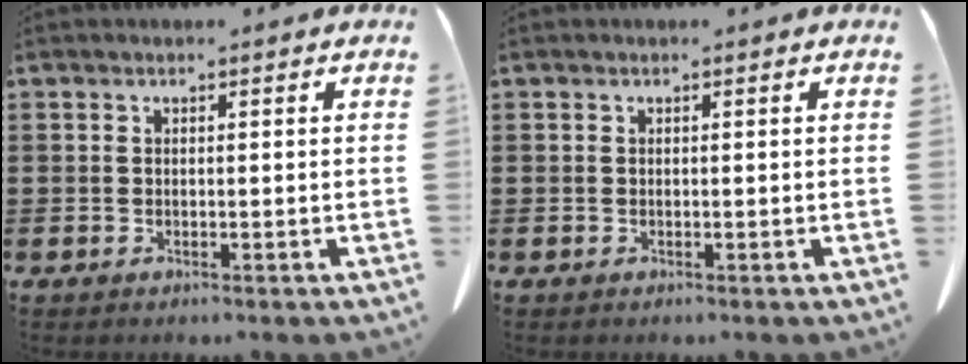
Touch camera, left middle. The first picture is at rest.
{"total": 0.0}